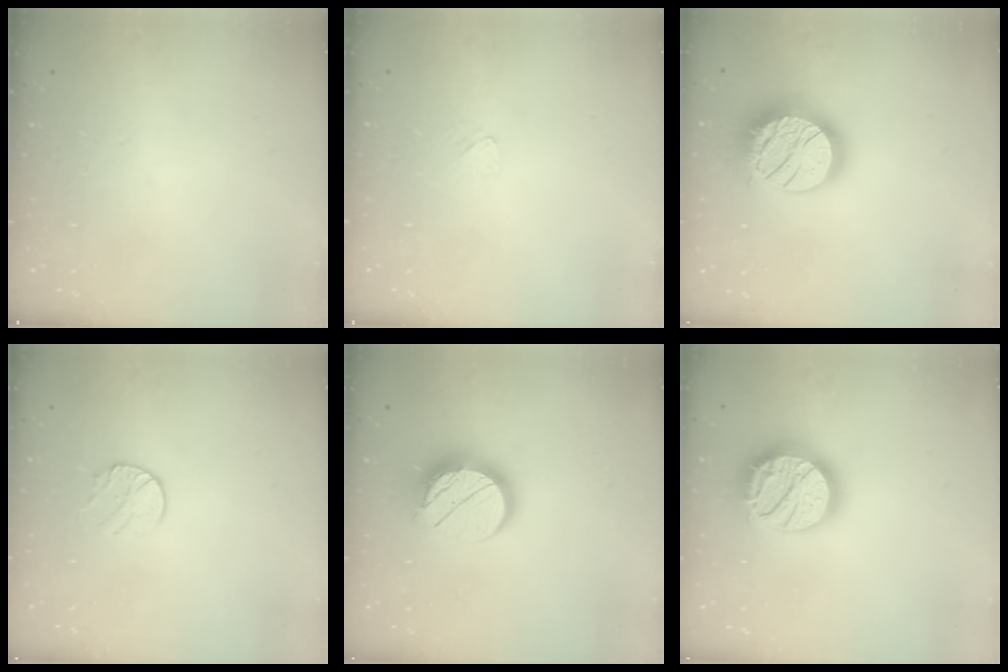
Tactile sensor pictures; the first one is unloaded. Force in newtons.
{"total": 3.4, "press": 3.4, "slide": 0.4}
{"total": 19.0, "press": 18.9, "slide": 0.9}
{"total": 8.0, "press": 8.0, "slide": 0.8}
{"total": 12.3, "press": 12.2, "slide": 1.0}
{"total": 19.6, "press": 19.6, "slide": 1.3}